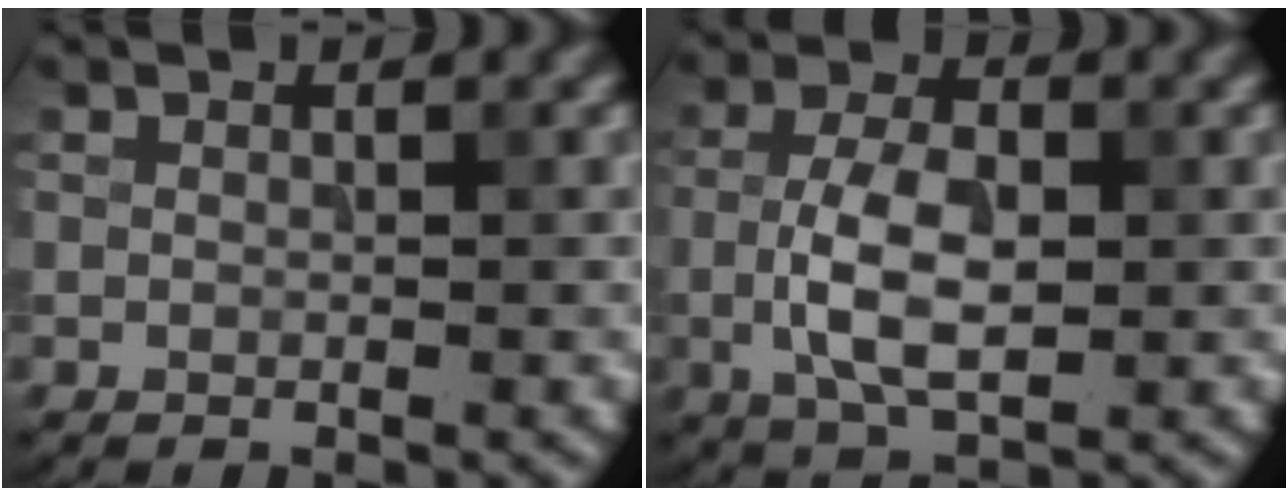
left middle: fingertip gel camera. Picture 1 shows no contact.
{"total": 5.8, "force": [-0.9, 2.8, 5.0], "torque": [-0.108, 0.000, -0.018]}